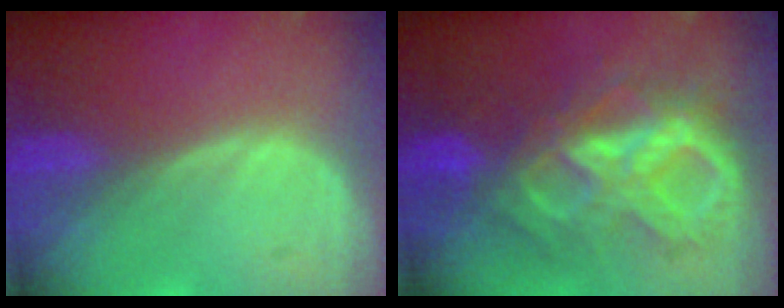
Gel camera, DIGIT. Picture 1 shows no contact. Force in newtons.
{"total": 10.6, "press": 10.5, "slide": 1.1}